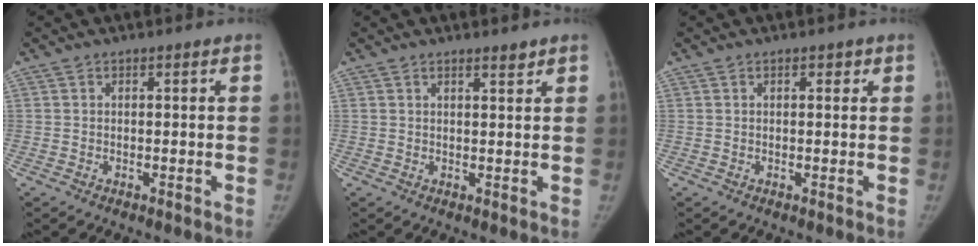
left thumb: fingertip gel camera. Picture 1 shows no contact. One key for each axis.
{"total": 1.3, "fx": 1.2, "fy": 0.3, "fz": 0.5, "tx": -0.004, "ty": -0.011, "tz": 0.019}
{"total": 1.2, "fx": 0.6, "fy": 0.6, "fz": 0.8, "tx": -0.004, "ty": 0.001, "tz": 0.005}